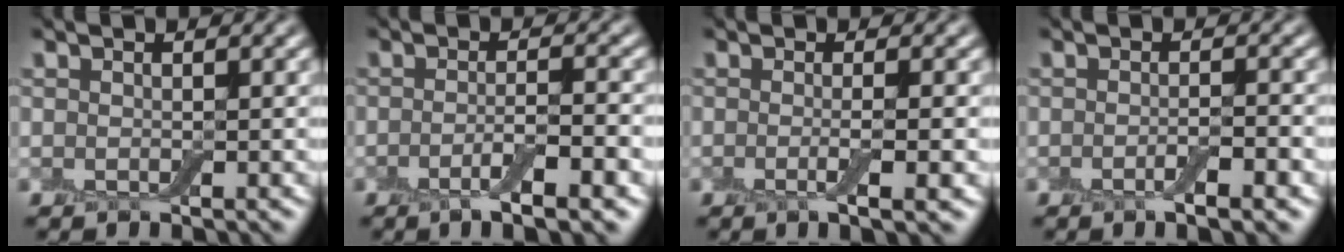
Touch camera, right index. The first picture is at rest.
{"total": 4.0, "force": [-1.6, 0.8, 3.6], "torque": [-0.061, -0.001, -0.030]}
{"total": 2.8, "force": [-0.4, 0.7, 2.7], "torque": [-0.037, -0.006, -0.009]}
{"total": 2.6, "force": [-1.1, 0.5, 2.3], "torque": [-0.032, 0.000, -0.019]}